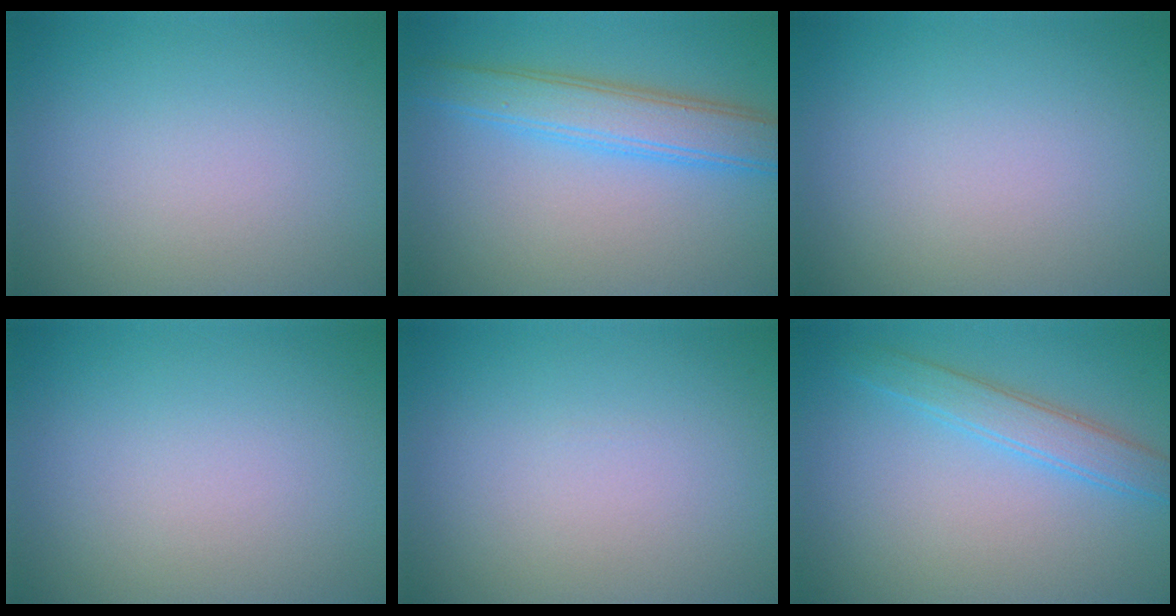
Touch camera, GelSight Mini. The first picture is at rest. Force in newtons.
{"total": 4.5, "press": 4.5, "slide": 0.1}
{"total": 0.0}
{"total": 0.0}
{"total": 0.0}
{"total": 2.8, "press": 2.8, "slide": 0.1}